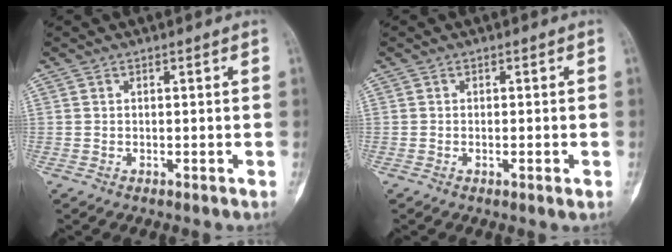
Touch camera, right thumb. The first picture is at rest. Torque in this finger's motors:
{"motor_torque": [-0.27, 0.02, -0.10, -0.04, -0.07]}